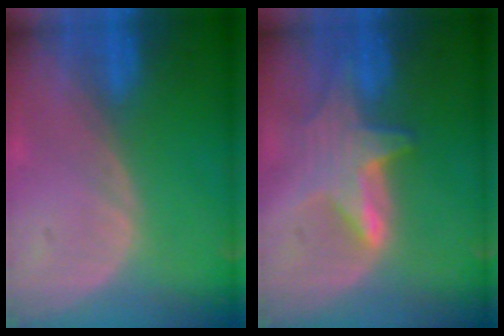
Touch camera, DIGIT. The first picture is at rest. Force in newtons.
{"total": 6.8, "press": 6.3, "slide": 2.4}